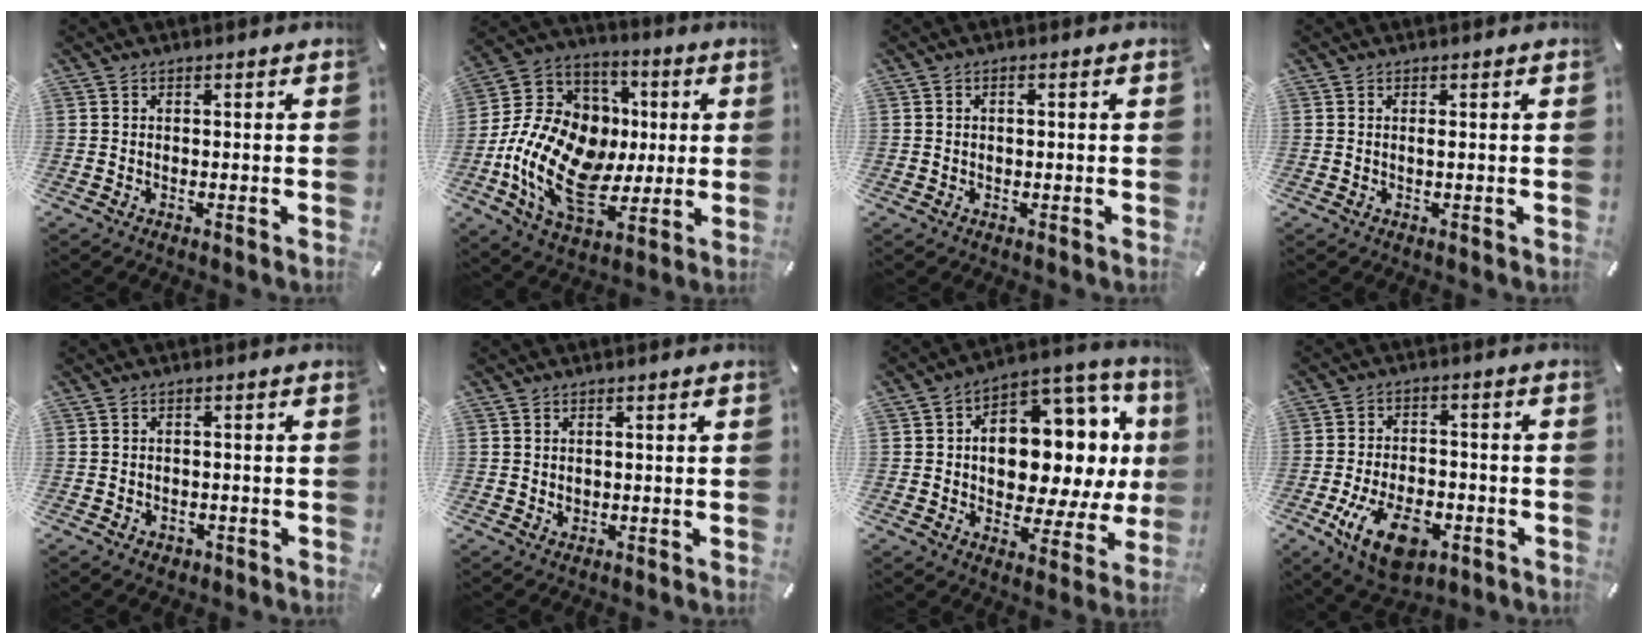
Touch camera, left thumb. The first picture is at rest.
{"total": 20.3, "force": [-3.2, 15.2, 13.0], "torque": [-0.271, 0.004, -0.049]}
{"total": 1.0, "force": [0.0, 0.7, 0.8], "torque": [-0.016, 0.005, -0.002]}
{"total": 0.7, "force": [0.0, 0.0, 0.7], "torque": [-0.012, -0.001, 0.000]}
{"total": 1.9, "force": [-0.7, 1.7, 0.6], "torque": [-0.011, 0.006, -0.016]}
{"total": 1.2, "force": [0.3, 1.1, 0.4], "torque": [-0.009, 0.004, 0.004]}
{"total": 15.4, "force": [2.7, 10.1, 11.3], "torque": [-0.150, -0.046, 0.041]}
{"total": 13.5, "force": [-5.7, 7.7, 9.5], "torque": [-0.170, 0.014, -0.097]}